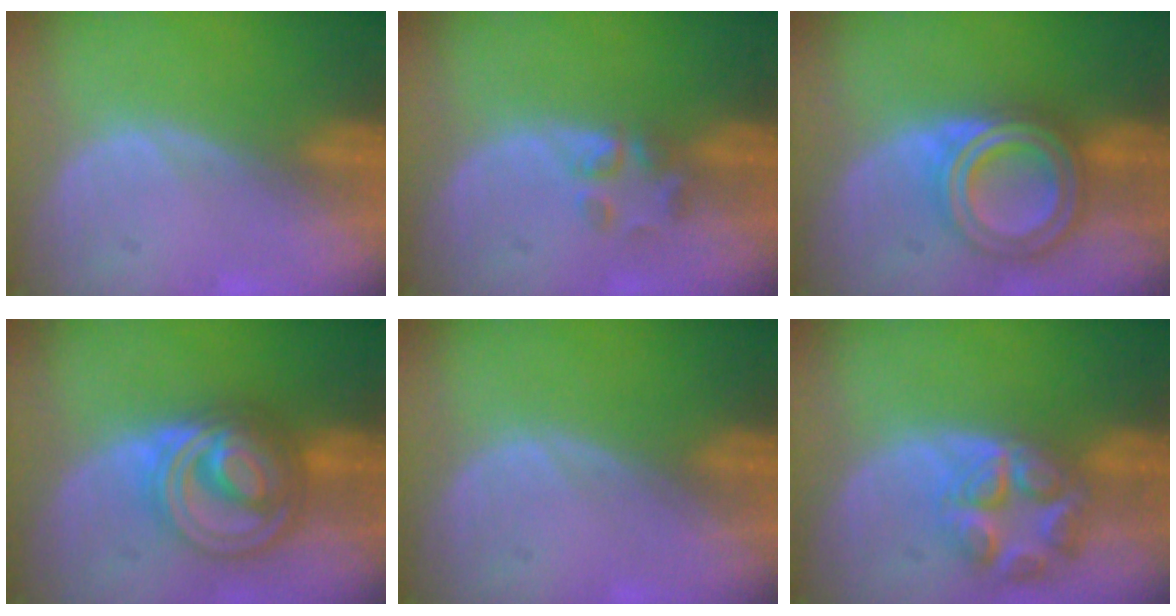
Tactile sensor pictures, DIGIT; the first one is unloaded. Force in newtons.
{"total": 2.6, "press": 2.4, "slide": 0.9}
{"total": 7.7, "press": 7.6, "slide": 0.5}
{"total": 9.0, "press": 9.0, "slide": 0.6}
{"total": 0.0}
{"total": 7.6, "press": 6.8, "slide": 3.5}